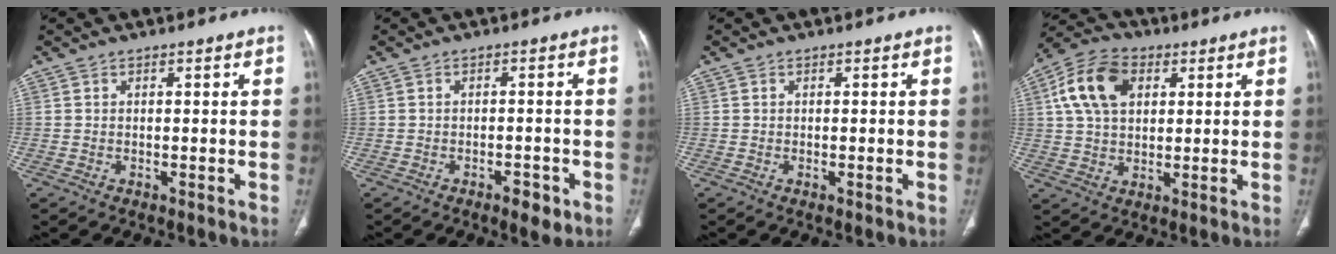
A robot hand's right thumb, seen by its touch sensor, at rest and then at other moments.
{"total": 3.8, "force": [-2.2, 1.6, 2.7], "torque": [-0.032, 0.007, -0.028]}
{"total": 0.9, "force": [-0.4, 0.2, 0.8], "torque": [-0.012, -0.001, -0.006]}
{"total": 12.4, "force": [3.8, 8.3, 8.4], "torque": [-0.146, 0.011, 0.064]}